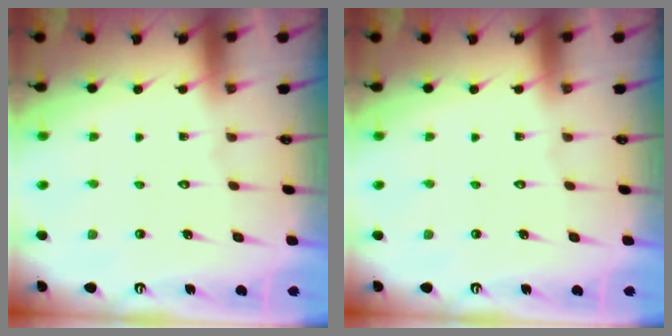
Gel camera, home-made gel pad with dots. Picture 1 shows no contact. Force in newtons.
{"total": 0.0}